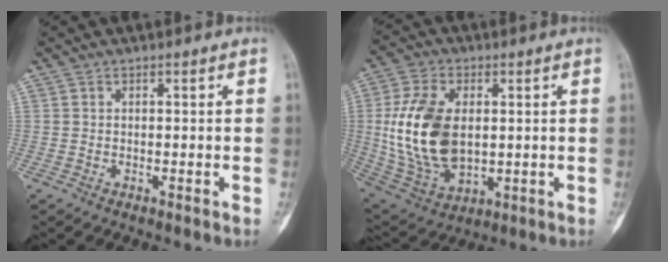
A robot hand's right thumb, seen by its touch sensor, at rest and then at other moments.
{"total": 18.1, "force": [1.2, 11.2, 14.3], "torque": [-0.278, -0.011, 0.039]}